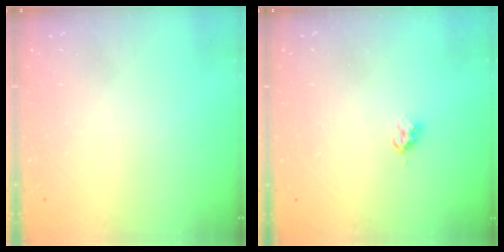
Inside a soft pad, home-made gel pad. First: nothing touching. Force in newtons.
{"total": 2.9, "press": 2.9, "slide": 0.4}